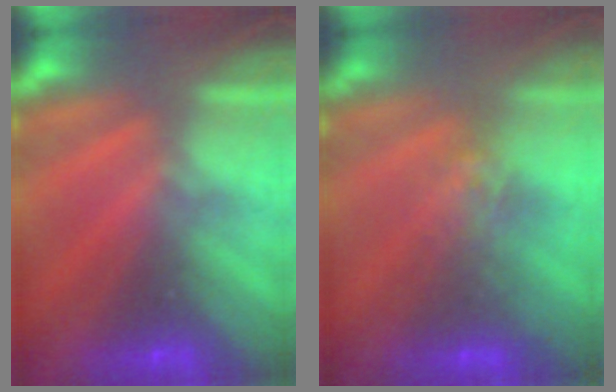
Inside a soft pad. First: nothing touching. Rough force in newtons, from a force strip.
{"total": 3.7}